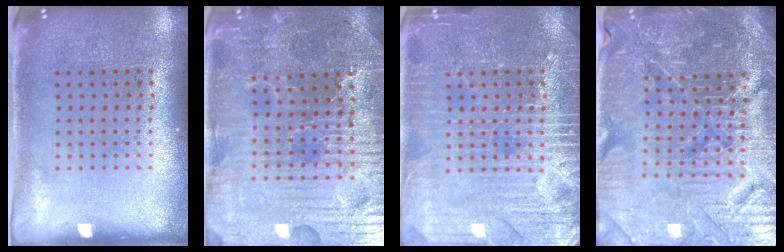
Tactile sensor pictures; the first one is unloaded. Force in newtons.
{"total": 4.3, "press": 4.2, "slide": 0.8}
{"total": 5.8, "press": 5.8, "slide": 0.7}
{"total": 5.5, "press": 5.2, "slide": 1.9}